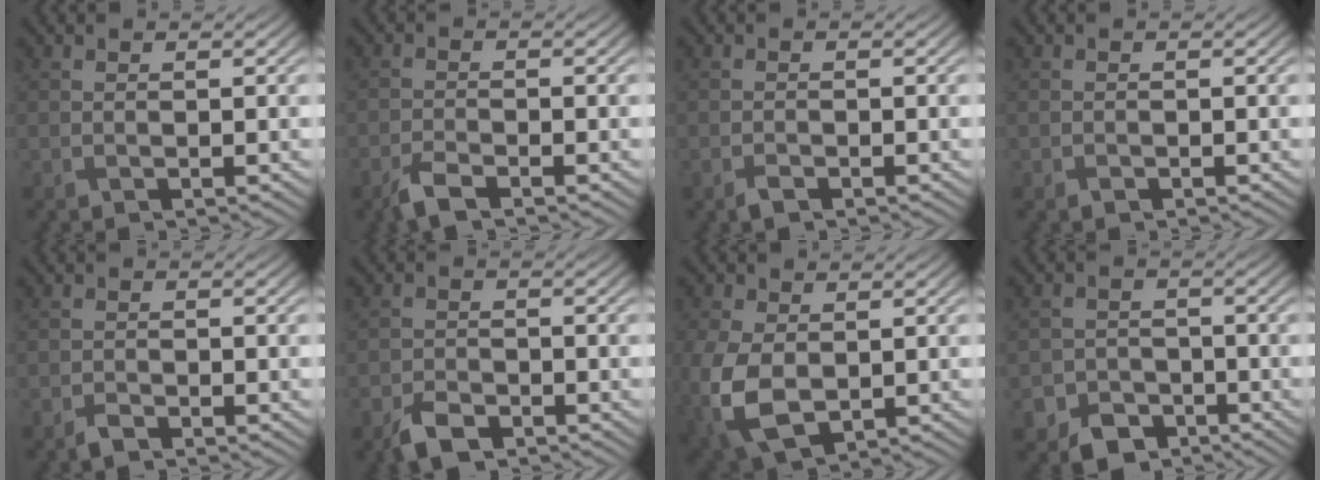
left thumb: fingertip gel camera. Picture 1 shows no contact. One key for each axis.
{"total": 3.3, "fx": -2.5, "fy": 1.0, "fz": 1.9, "tx": -0.046, "ty": -0.004, "tz": -0.057}
{"total": 1.4, "fx": -1.0, "fy": 0.7, "fz": 0.7, "tx": -0.016, "ty": -0.002, "tz": -0.019}
{"total": 0.7, "fx": -0.5, "fy": 0.5, "fz": 0.2, "tx": -0.004, "ty": -0.003, "tz": -0.008}
{"total": 1.6, "fx": -1.3, "fy": 0.6, "fz": 0.7, "tx": -0.014, "ty": -0.001, "tz": -0.029}
{"total": 4.4, "fx": -3.2, "fy": 2.1, "fz": 2.1, "tx": -0.043, "ty": -0.006, "tz": -0.067}
{"total": 9.4, "fx": -1.6, "fy": 6.4, "fz": 6.7, "tx": -0.209, "ty": -0.033, "tz": -0.019}
{"total": 5.4, "fx": -3.7, "fy": 3.5, "fz": 1.7, "tx": -0.033, "ty": -0.011, "tz": -0.066}